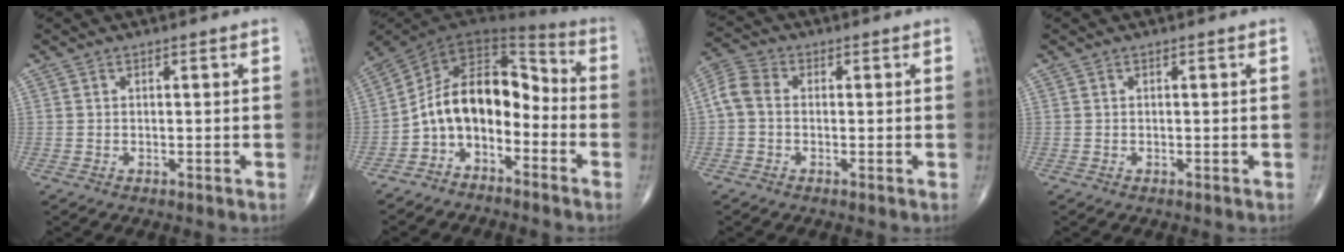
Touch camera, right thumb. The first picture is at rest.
{"total": 13.4, "force": [-4.4, 8.5, 9.4], "torque": [-0.127, 0.096, -0.091]}
{"total": 5.1, "force": [-0.2, 3.7, 3.5], "torque": [-0.073, 0.015, -0.017]}
{"total": 0.0}